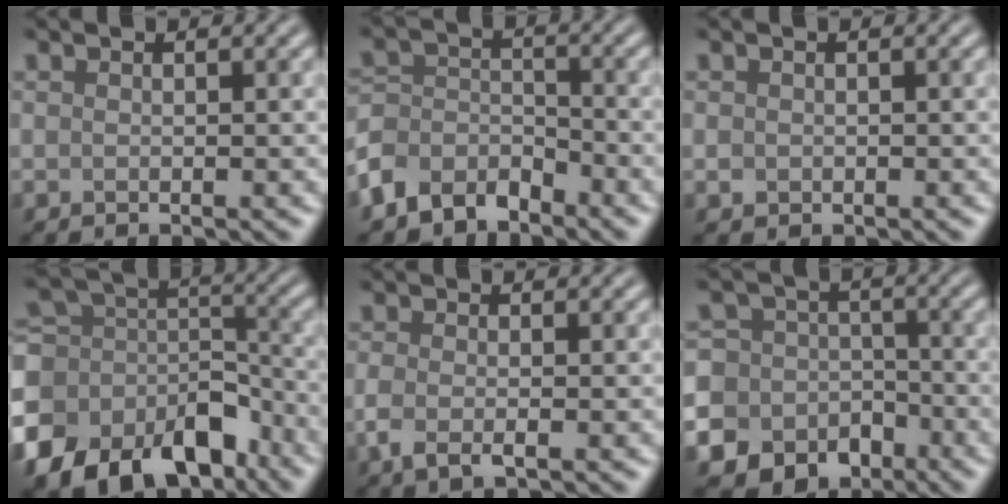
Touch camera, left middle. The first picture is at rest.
{"total": 5.0, "force": [-3.9, 2.8, 1.3], "torque": [-0.025, -0.002, -0.085]}
{"total": 0.7, "force": [0.0, 0.6, 0.2], "torque": [-0.001, -0.003, -0.002]}
{"total": 16.8, "force": [-9.8, 11.0, 8.0], "torque": [-0.177, -0.037, -0.132]}
{"total": 2.2, "force": [-0.7, 0.9, 1.8], "torque": [-0.043, -0.009, -0.018]}
{"total": 14.5, "force": [-7.8, 12.0, 2.3], "torque": [-0.070, -0.053, -0.129]}